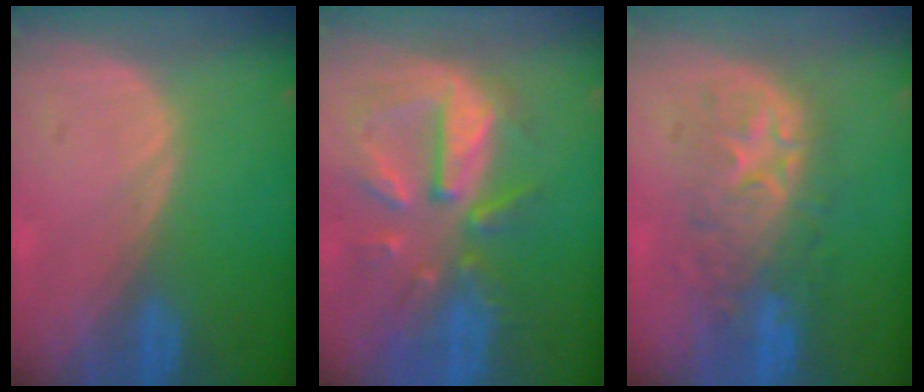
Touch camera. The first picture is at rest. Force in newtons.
{"total": 10.6, "press": 9.4, "slide": 4.9}
{"total": 8.7, "press": 8.6, "slide": 1.7}